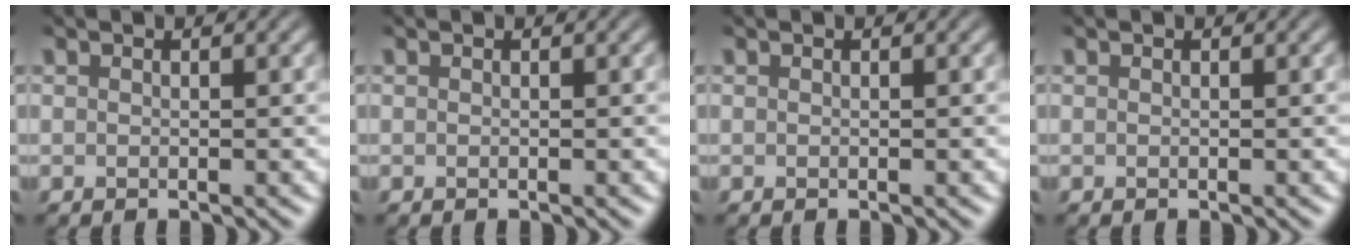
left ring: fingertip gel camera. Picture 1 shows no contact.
{"total": 0.0}
{"total": 0.0}
{"total": 0.0}